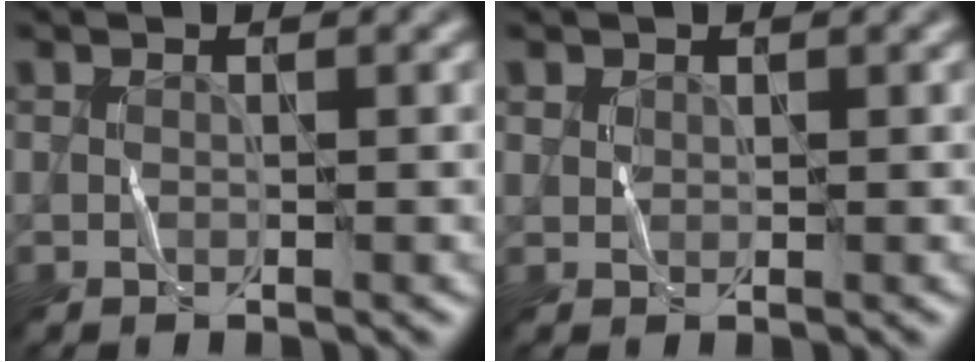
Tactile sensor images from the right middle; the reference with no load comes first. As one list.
[{"total": 0.6, "force": [0.5, 0.4, -0.2], "torque": [0.006, 0.003, 0.005]}]